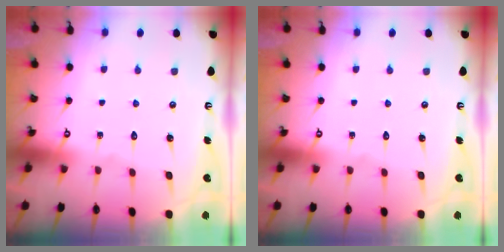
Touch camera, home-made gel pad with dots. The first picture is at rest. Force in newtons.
{"total": 0.0}